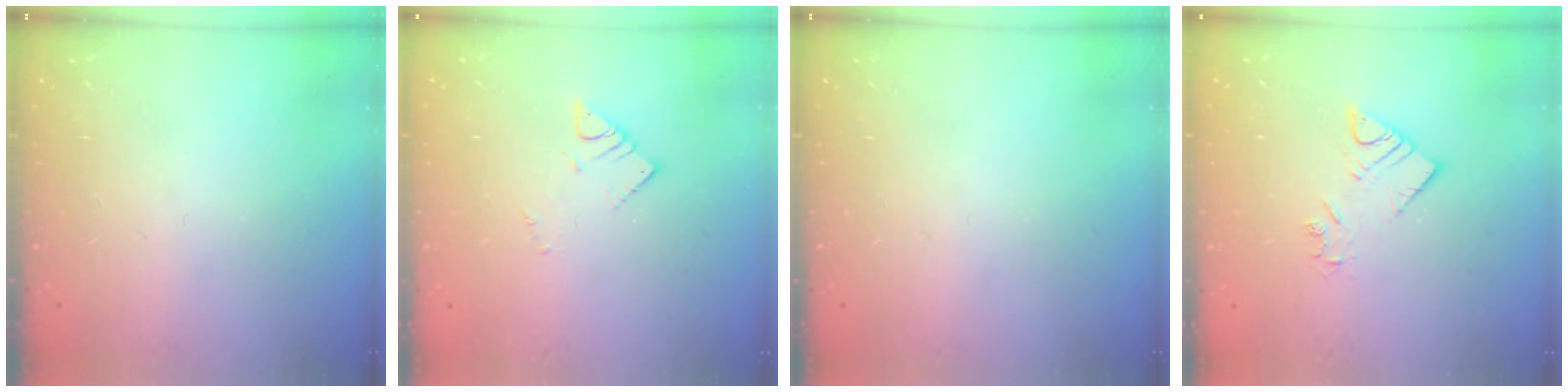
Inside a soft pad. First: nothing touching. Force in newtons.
{"total": 3.1, "press": 3.1, "slide": 0.2}
{"total": 0.0}
{"total": 7.5, "press": 7.5, "slide": 0.5}